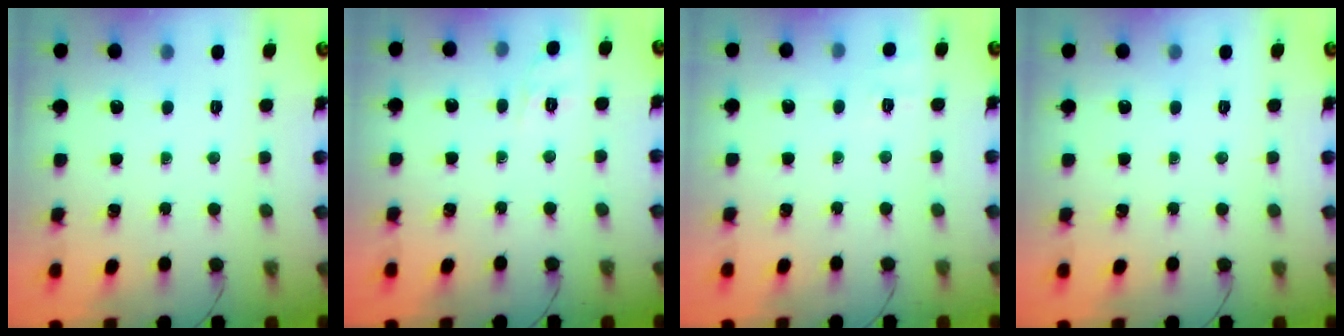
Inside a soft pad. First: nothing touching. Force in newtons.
{"total": 1.7, "press": 0.0, "slide": 1.7}
{"total": 7.0, "press": 6.6, "slide": 2.2}
{"total": 0.0}